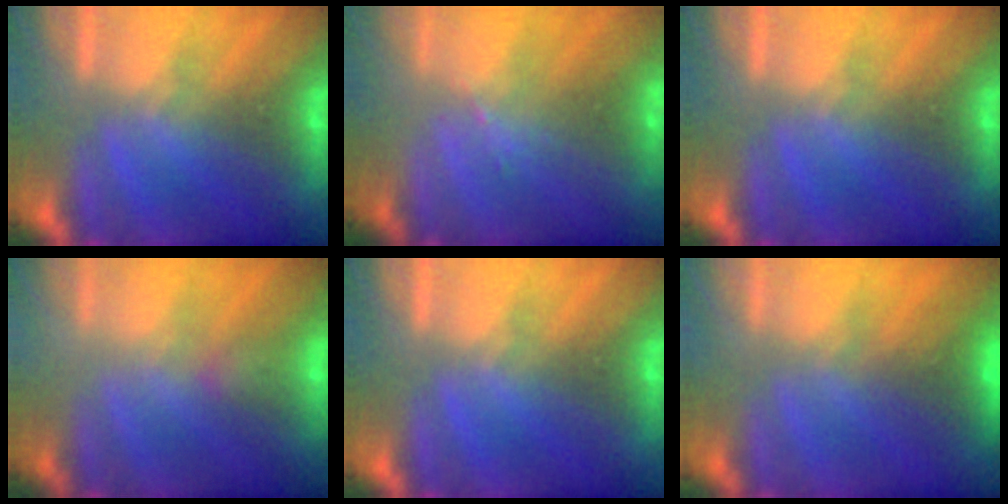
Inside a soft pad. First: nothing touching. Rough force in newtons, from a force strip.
{"total": 1.3}
{"total": 0.0}
{"total": 2.2}
{"total": 0.0}
{"total": 7.3}